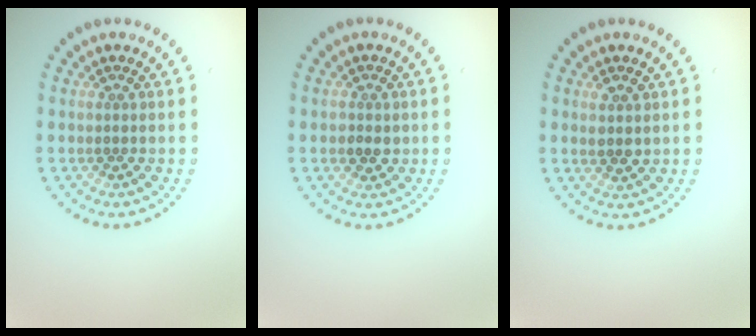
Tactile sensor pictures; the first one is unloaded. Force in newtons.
{"total": 1.6, "press": 1.5, "slide": 0.5}
{"total": 1.6, "press": 1.4, "slide": 0.7}